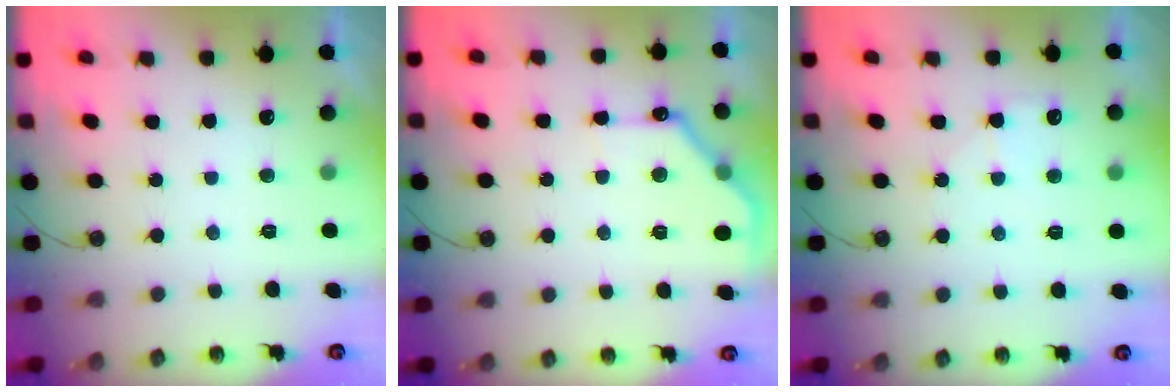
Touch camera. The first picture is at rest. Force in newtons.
{"total": 12.6, "press": 12.6, "slide": 0.7}
{"total": 6.0, "press": 6.0, "slide": 0.8}